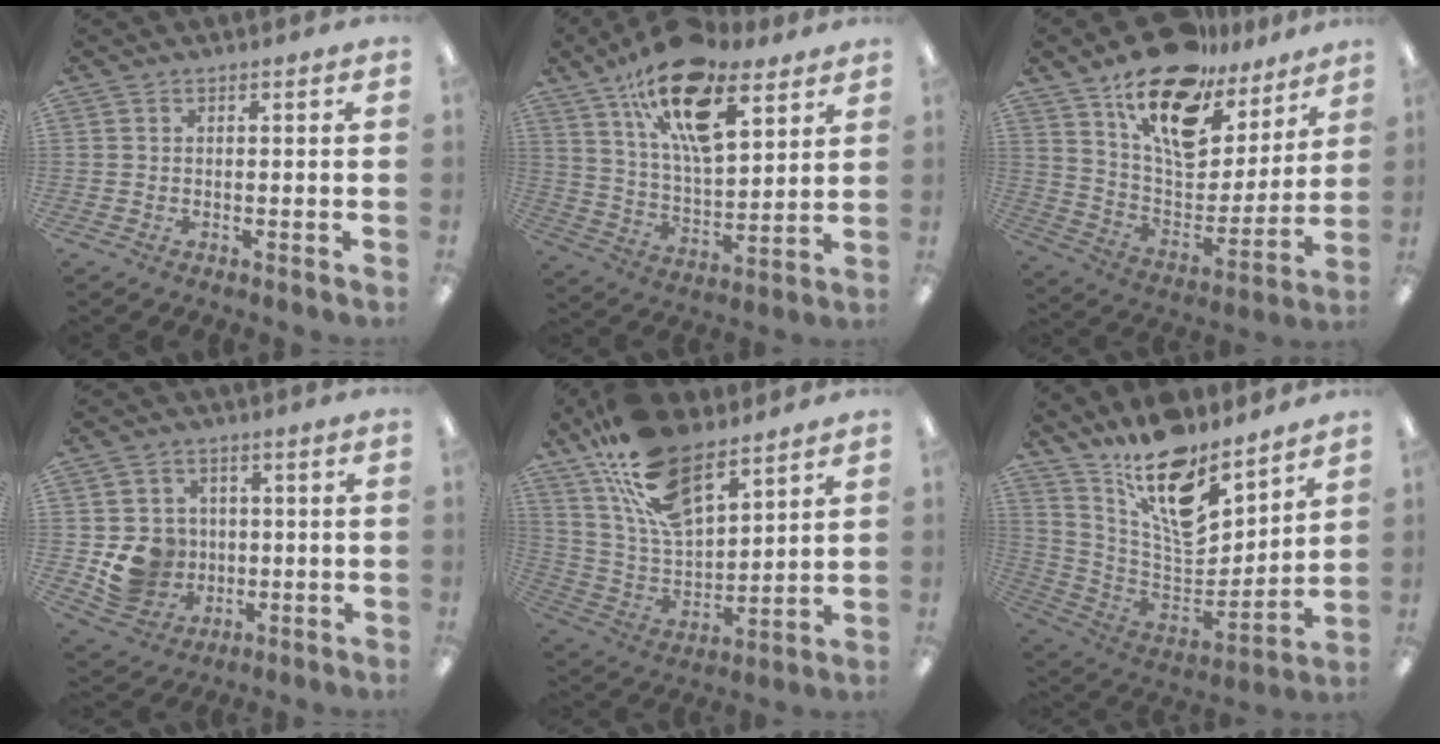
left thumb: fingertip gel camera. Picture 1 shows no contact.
{"total": 20.8, "force": [12.6, 8.8, 13.9], "torque": [-0.230, -0.060, 0.216]}
{"total": 18.5, "force": [12.3, 9.2, 10.3], "torque": [-0.167, -0.082, 0.216]}
{"total": 9.7, "force": [-1.0, 9.1, 3.0], "torque": [-0.067, 0.010, -0.006]}
{"total": 19.2, "force": [12.7, 8.6, 11.6], "torque": [-0.242, -0.063, 0.228]}
{"total": 18.2, "force": [13.1, 7.4, 10.2], "torque": [-0.179, -0.104, 0.233]}